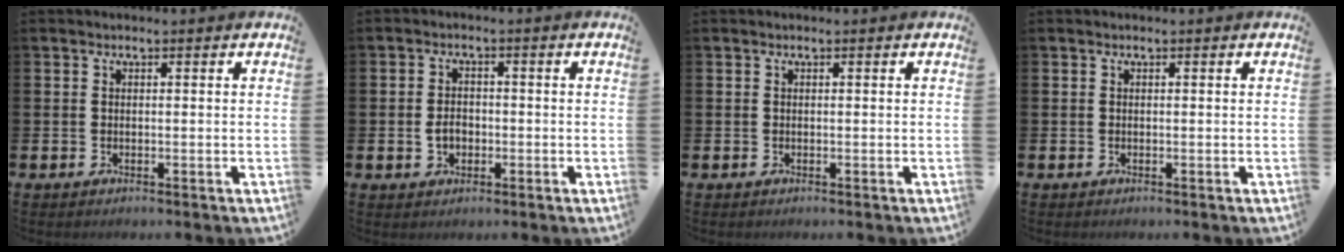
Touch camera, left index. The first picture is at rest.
{"total": 2.5, "force": [-0.5, 1.9, 1.5], "torque": [-0.017, 0.000, -0.015]}
{"total": 0.0}
{"total": 0.0}